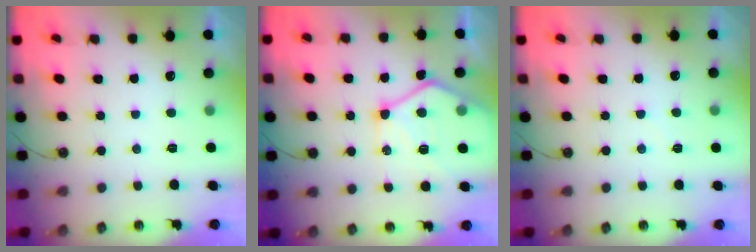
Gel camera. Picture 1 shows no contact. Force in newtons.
{"total": 16.1, "press": 16.0, "slide": 1.5}
{"total": 2.0, "press": 2.0, "slide": 0.4}